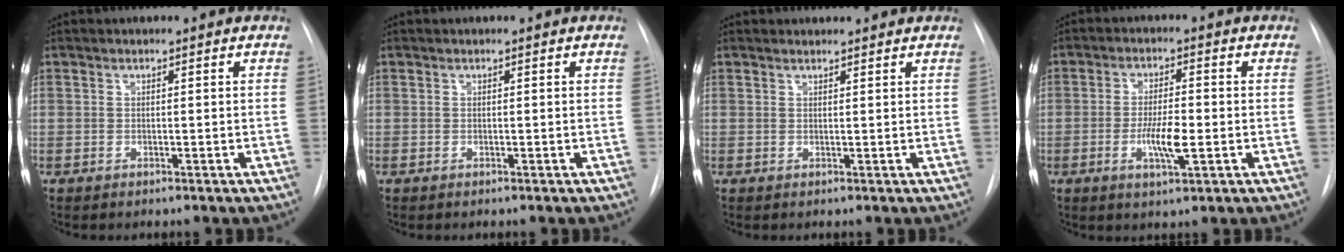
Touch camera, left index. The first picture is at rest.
{"total": 0.0}
{"total": 2.0, "force": [2.0, 0.3, 0.1], "torque": [-0.012, 0.014, 0.029]}
{"total": 5.8, "force": [-1.4, 1.0, 5.6], "torque": [-0.106, -0.008, -0.023]}